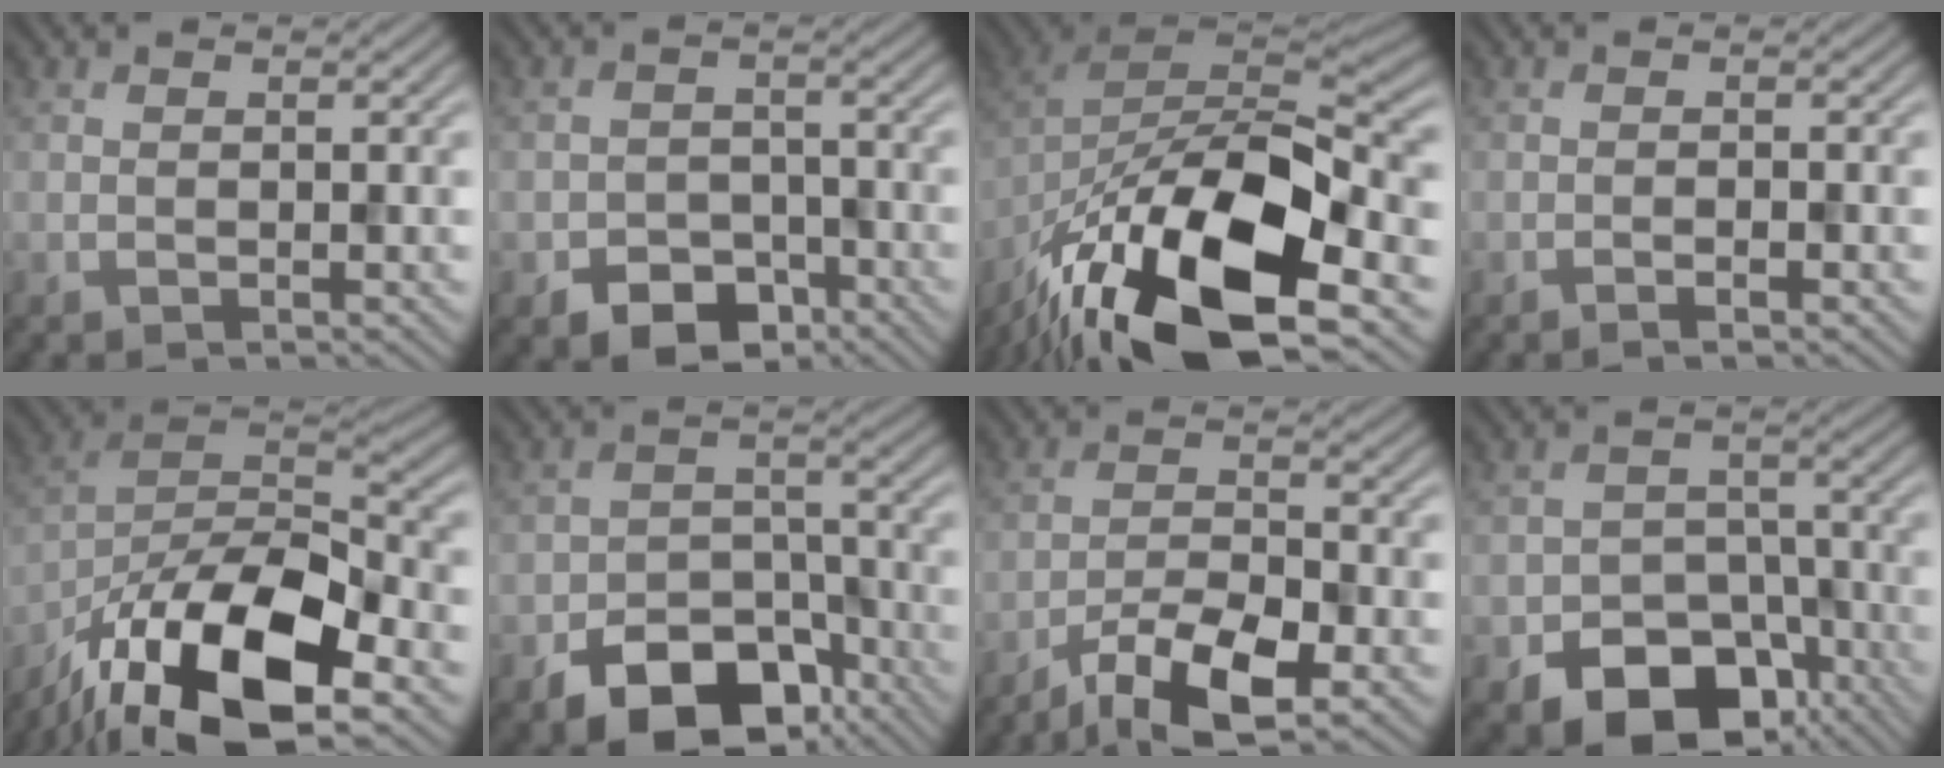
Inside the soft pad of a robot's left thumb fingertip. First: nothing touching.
{"total": 6.1, "force": [-3.9, 3.9, 2.6], "torque": [-0.041, -0.014, -0.067]}
{"total": 19.8, "force": [-11.3, 8.5, 13.8], "torque": [-0.272, -0.017, -0.198]}
{"total": 0.9, "force": [-0.6, 0.0, 0.7], "torque": [-0.012, 0.001, -0.013]}
{"total": 18.5, "force": [-11.9, 7.0, 12.2], "torque": [-0.241, -0.022, -0.213]}
{"total": 10.8, "force": [-6.8, 6.3, 5.5], "torque": [-0.092, -0.020, -0.115]}
{"total": 8.8, "force": [-5.9, 2.5, 6.1], "torque": [-0.110, -0.002, -0.112]}
{"total": 12.8, "force": [-7.9, 8.4, 5.7], "torque": [-0.089, -0.030, -0.118]}